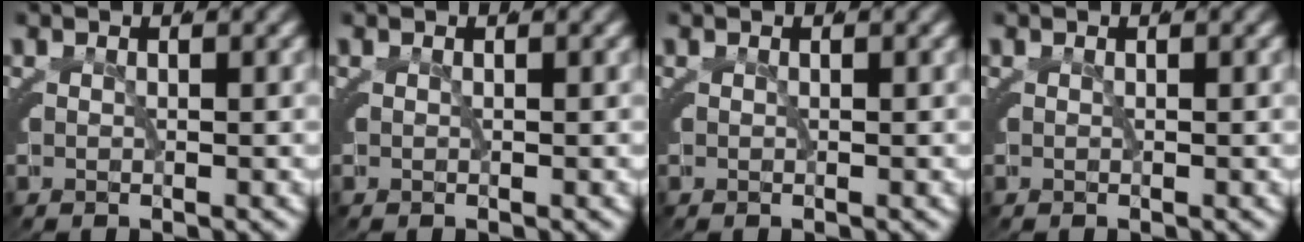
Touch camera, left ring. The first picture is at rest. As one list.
[{"total": 0.0}, {"total": 0.0}, {"total": 0.0}]